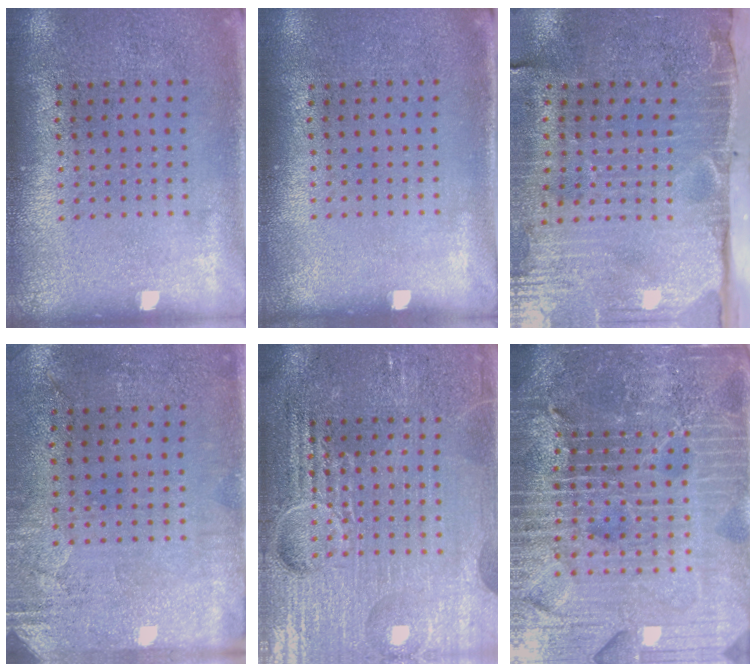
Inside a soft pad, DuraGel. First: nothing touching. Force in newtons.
{"total": 0.0}
{"total": 4.7, "press": 3.8, "slide": 2.7}
{"total": 2.8, "press": 2.4, "slide": 1.6}
{"total": 7.2, "press": 7.1, "slide": 0.9}
{"total": 6.8, "press": 5.9, "slide": 3.3}